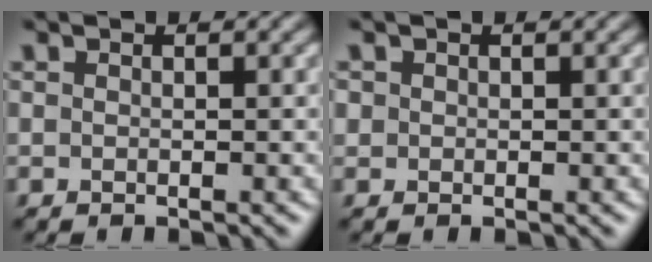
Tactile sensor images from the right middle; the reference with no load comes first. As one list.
[{"total": 0.6, "force": [0.2, 0.5, 0.0], "torque": [0.003, 0.001, 0.005]}]